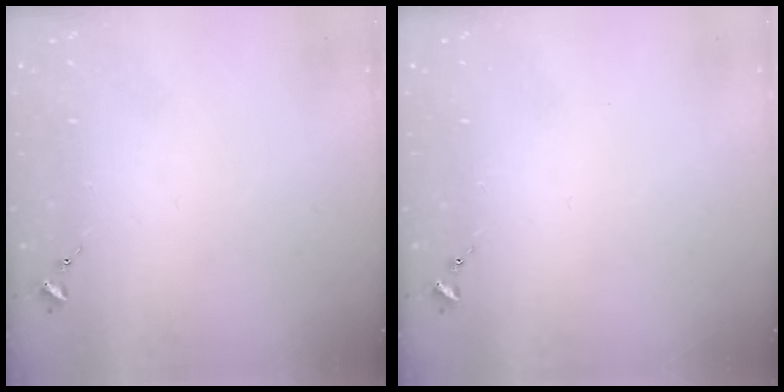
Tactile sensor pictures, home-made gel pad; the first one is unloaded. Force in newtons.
{"total": 0.0}